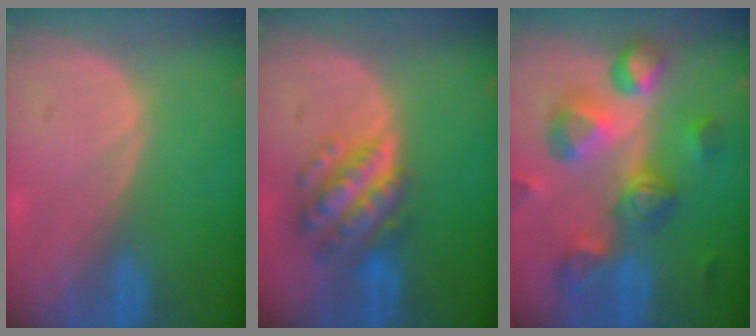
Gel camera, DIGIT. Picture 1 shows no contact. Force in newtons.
{"total": 7.5, "press": 7.5, "slide": 0.4}
{"total": 11.0, "press": 9.8, "slide": 4.9}